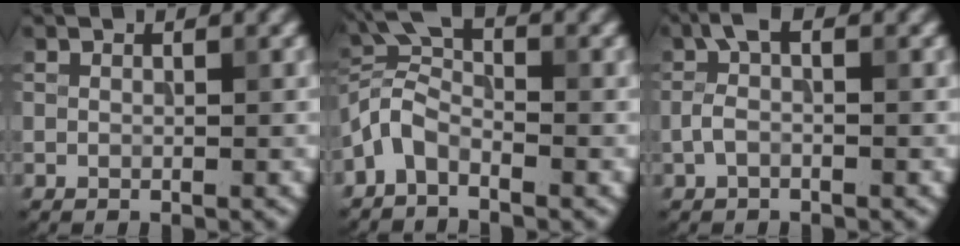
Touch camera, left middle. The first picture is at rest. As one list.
[{"total": 4.0, "force": [-2.5, 1.6, 2.6], "torque": [-0.060, 0.006, -0.066]}, {"total": 2.2, "force": [-0.3, 0.9, 2.0], "torque": [-0.045, 0.011, -0.014]}]